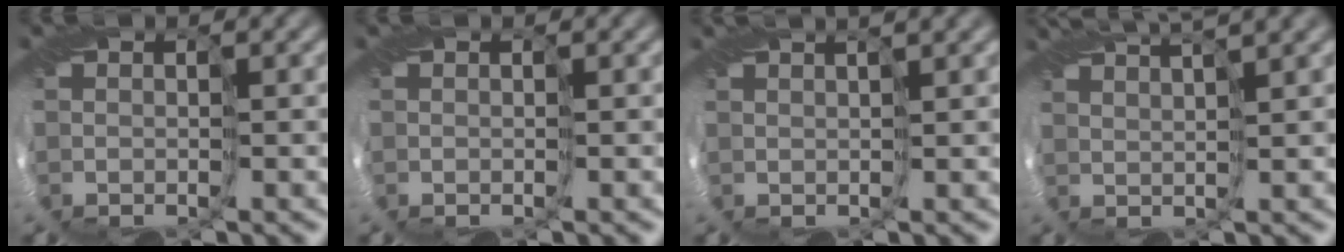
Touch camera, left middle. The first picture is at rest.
{"total": 0.0}
{"total": 2.0, "force": [1.6, 0.1, 1.3], "torque": [-0.025, 0.006, 0.020]}
{"total": 4.9, "force": [3.9, 0.6, 3.0], "torque": [-0.049, 0.019, 0.047]}